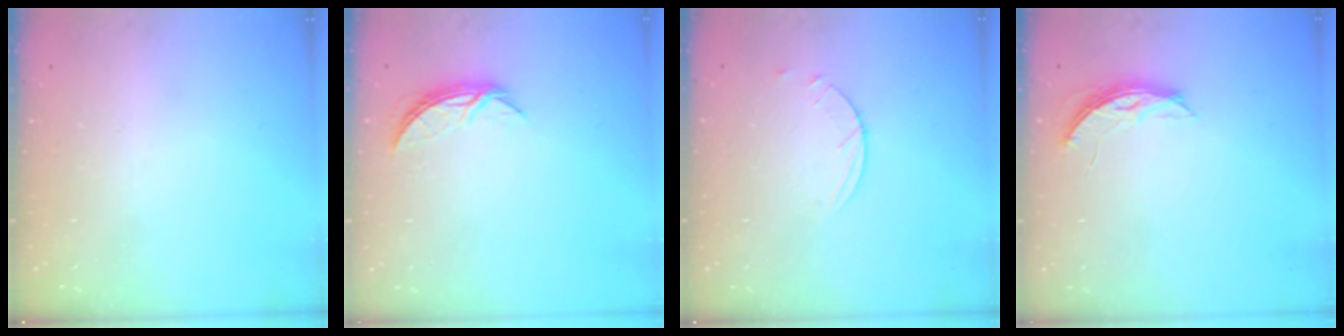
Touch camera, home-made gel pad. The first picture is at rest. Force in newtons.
{"total": 5.6, "press": 5.6, "slide": 0.5}
{"total": 2.5, "press": 2.4, "slide": 0.3}
{"total": 4.6, "press": 4.5, "slide": 0.4}